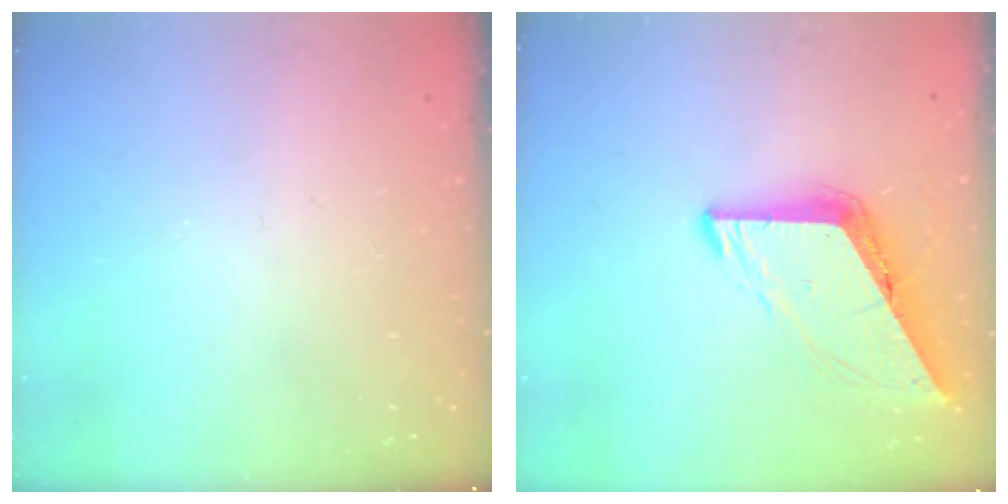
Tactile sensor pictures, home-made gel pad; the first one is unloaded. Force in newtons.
{"total": 8.9, "press": 8.9, "slide": 1.0}